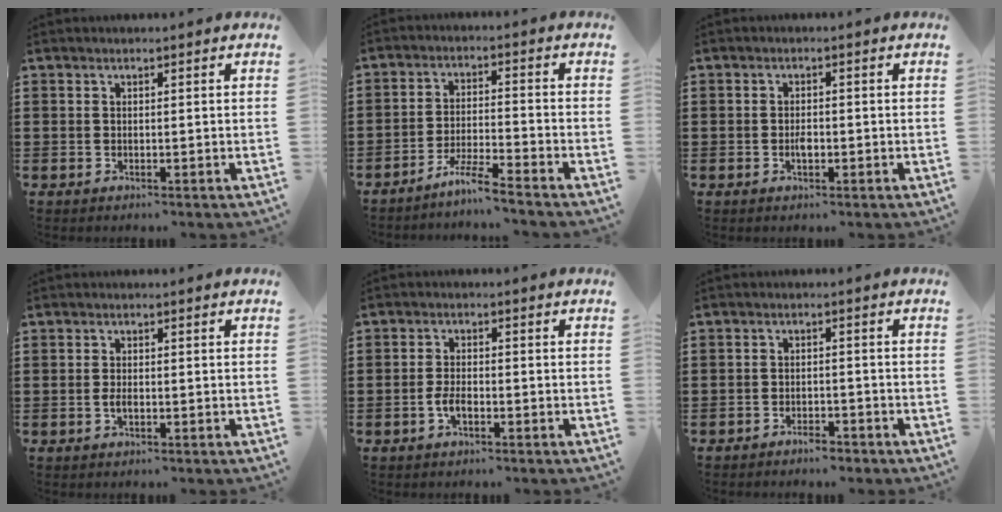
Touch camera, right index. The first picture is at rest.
{"total": 5.2, "force": [-4.7, -0.7, 2.1], "torque": [-0.051, -0.013, -0.094]}
{"total": 1.8, "force": [-0.5, 0.7, 1.6], "torque": [-0.032, -0.003, -0.008]}
{"total": 1.4, "force": [-0.5, 0.5, 1.2], "torque": [-0.025, -0.005, -0.007]}
{"total": 2.6, "force": [-1.2, 1.0, 2.1], "torque": [-0.054, -0.005, -0.024]}
{"total": 2.4, "force": [-2.3, 0.5, 0.3], "torque": [-0.012, 0.001, -0.048]}